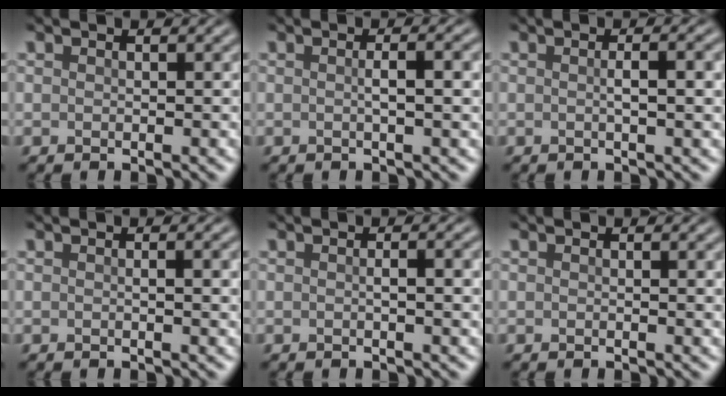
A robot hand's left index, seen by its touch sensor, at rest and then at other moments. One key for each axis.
{"total": 3.0, "fx": 0.1, "fy": 0.8, "fz": 2.8, "tx": -0.036, "ty": 0.005, "tz": -0.005}
{"total": 3.0, "fx": 0.1, "fy": 0.8, "fz": 2.9, "tx": -0.037, "ty": 0.005, "tz": -0.003}
{"total": 1.9, "fx": 0.2, "fy": 0.4, "fz": 1.9, "tx": -0.023, "ty": 0.002, "tz": 0.000}
{"total": 2.3, "fx": 0.1, "fy": 0.5, "fz": 2.2, "tx": -0.032, "ty": 0.003, "tz": -0.001}
{"total": 1.0, "fx": 0.2, "fy": 0.2, "fz": 0.9, "tx": -0.008, "ty": 0.001, "tz": 0.000}